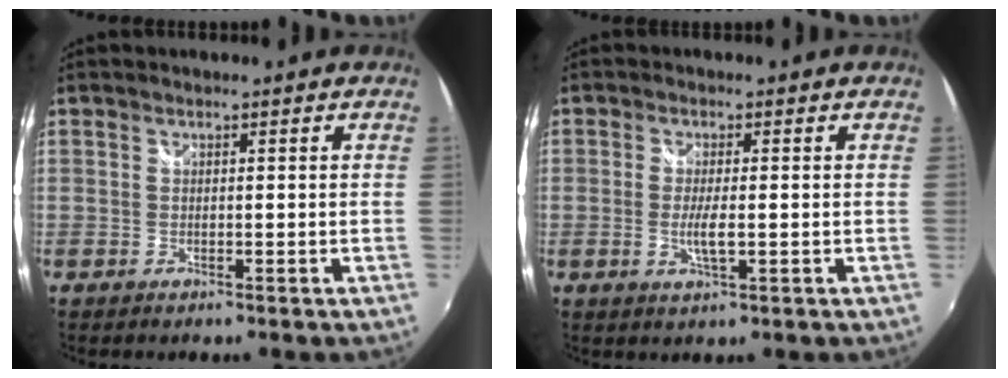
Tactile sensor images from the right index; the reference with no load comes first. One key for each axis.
{"total": 3.7, "fx": -0.7, "fy": 0.6, "fz": 3.6, "tx": -0.070, "ty": -0.008, "tz": -0.013}